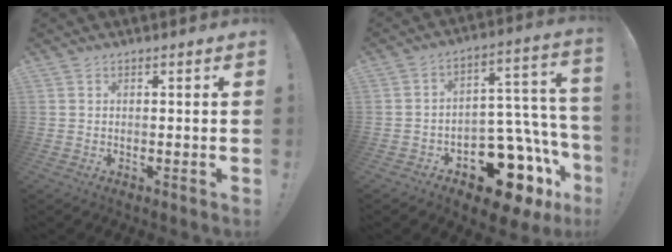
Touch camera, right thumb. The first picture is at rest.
{"total": 17.3, "force": [-10.2, 9.7, 10.0], "torque": [-0.095, 0.059, -0.156]}